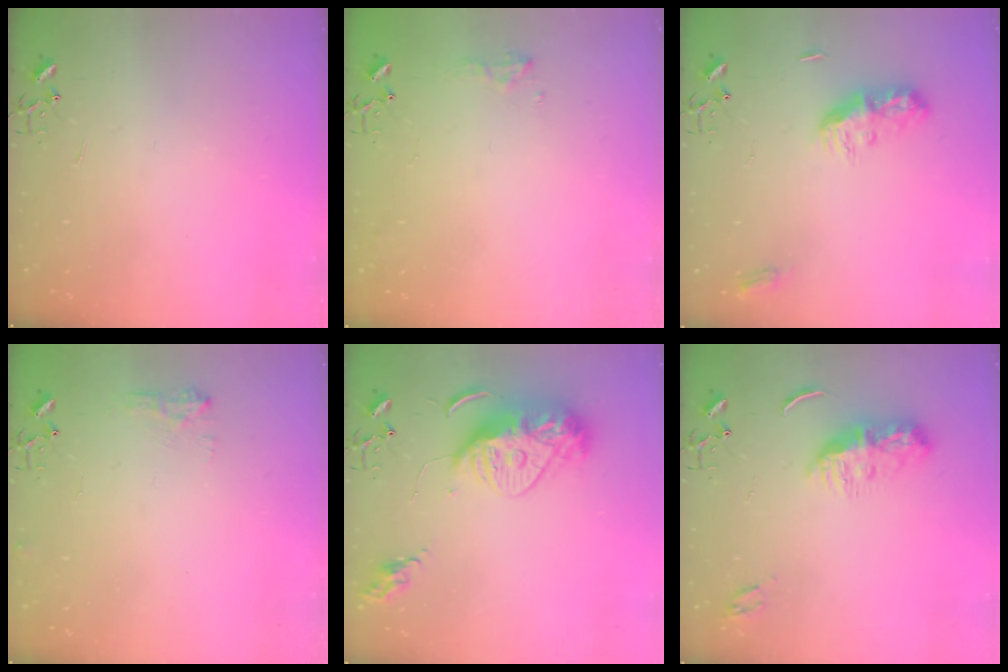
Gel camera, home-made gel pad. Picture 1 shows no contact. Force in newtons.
{"total": 7.6, "press": 7.6, "slide": 0.8}
{"total": 9.9, "press": 9.9, "slide": 0.1}
{"total": 7.4, "press": 7.4, "slide": 0.5}
{"total": 15.7, "press": 15.6, "slide": 1.4}
{"total": 10.4, "press": 10.4, "slide": 0.0}